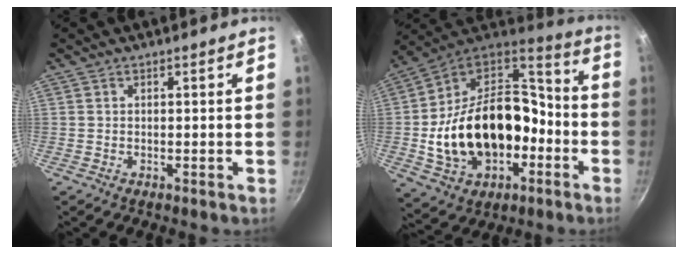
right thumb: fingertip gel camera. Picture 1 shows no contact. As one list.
[{"total": 26.2, "force": [-5.7, 17.8, 18.4], "torque": [-0.303, 0.072, -0.077]}]